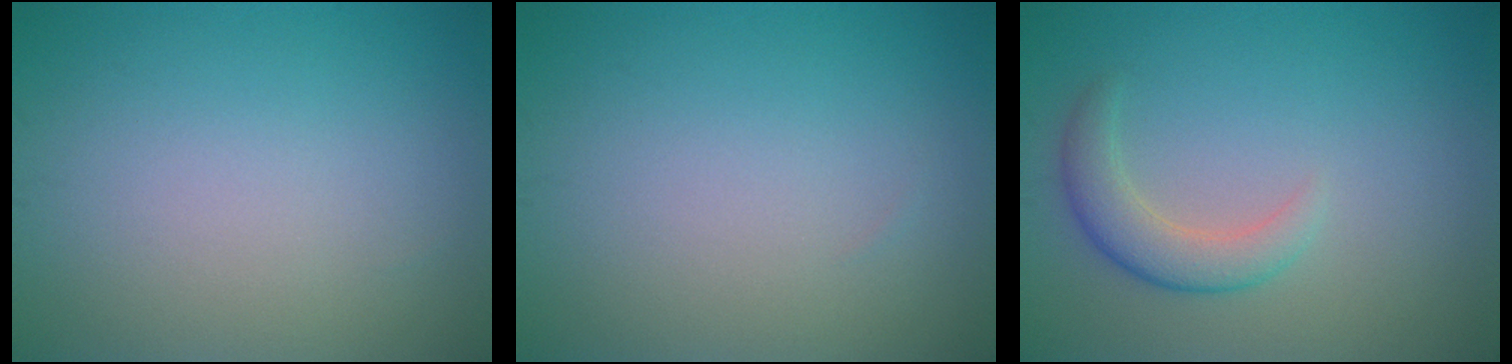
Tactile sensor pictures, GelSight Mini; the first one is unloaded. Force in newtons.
{"total": 0.0}
{"total": 2.9, "press": 2.9, "slide": 0.2}